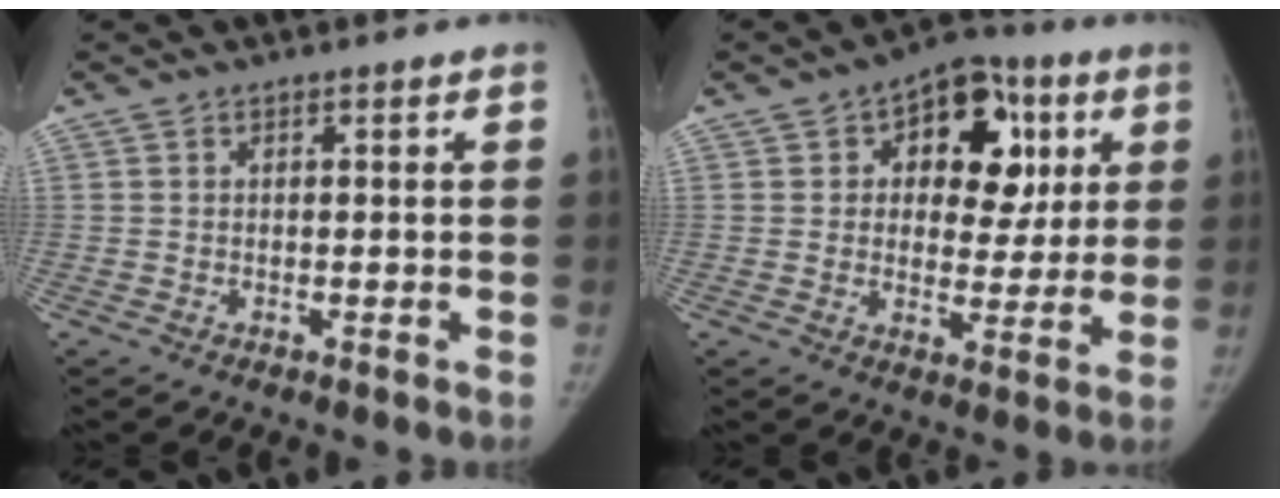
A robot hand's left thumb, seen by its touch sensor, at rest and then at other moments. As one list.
[{"total": 15.4, "force": [4.7, 10.2, 10.5], "torque": [-0.076, 0.006, 0.065]}]